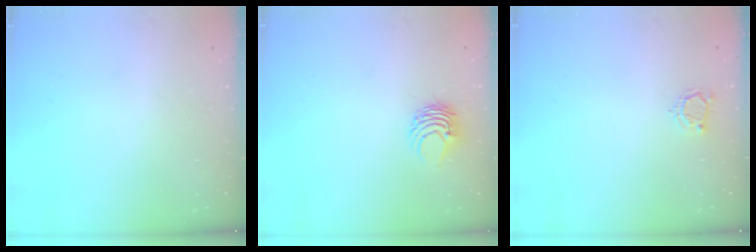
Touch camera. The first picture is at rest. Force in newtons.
{"total": 6.0, "press": 6.0, "slide": 0.5}
{"total": 3.9, "press": 3.9, "slide": 0.5}